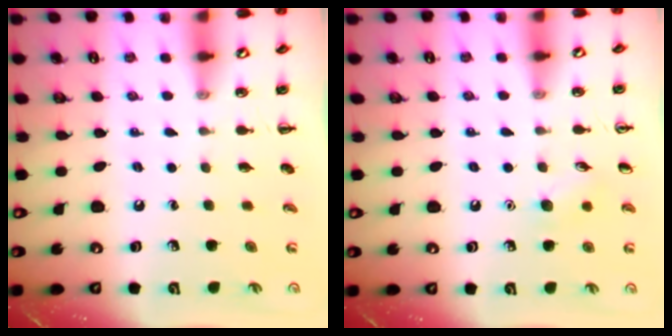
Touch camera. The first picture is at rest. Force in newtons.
{"total": 6.1, "press": 5.9, "slide": 1.8}